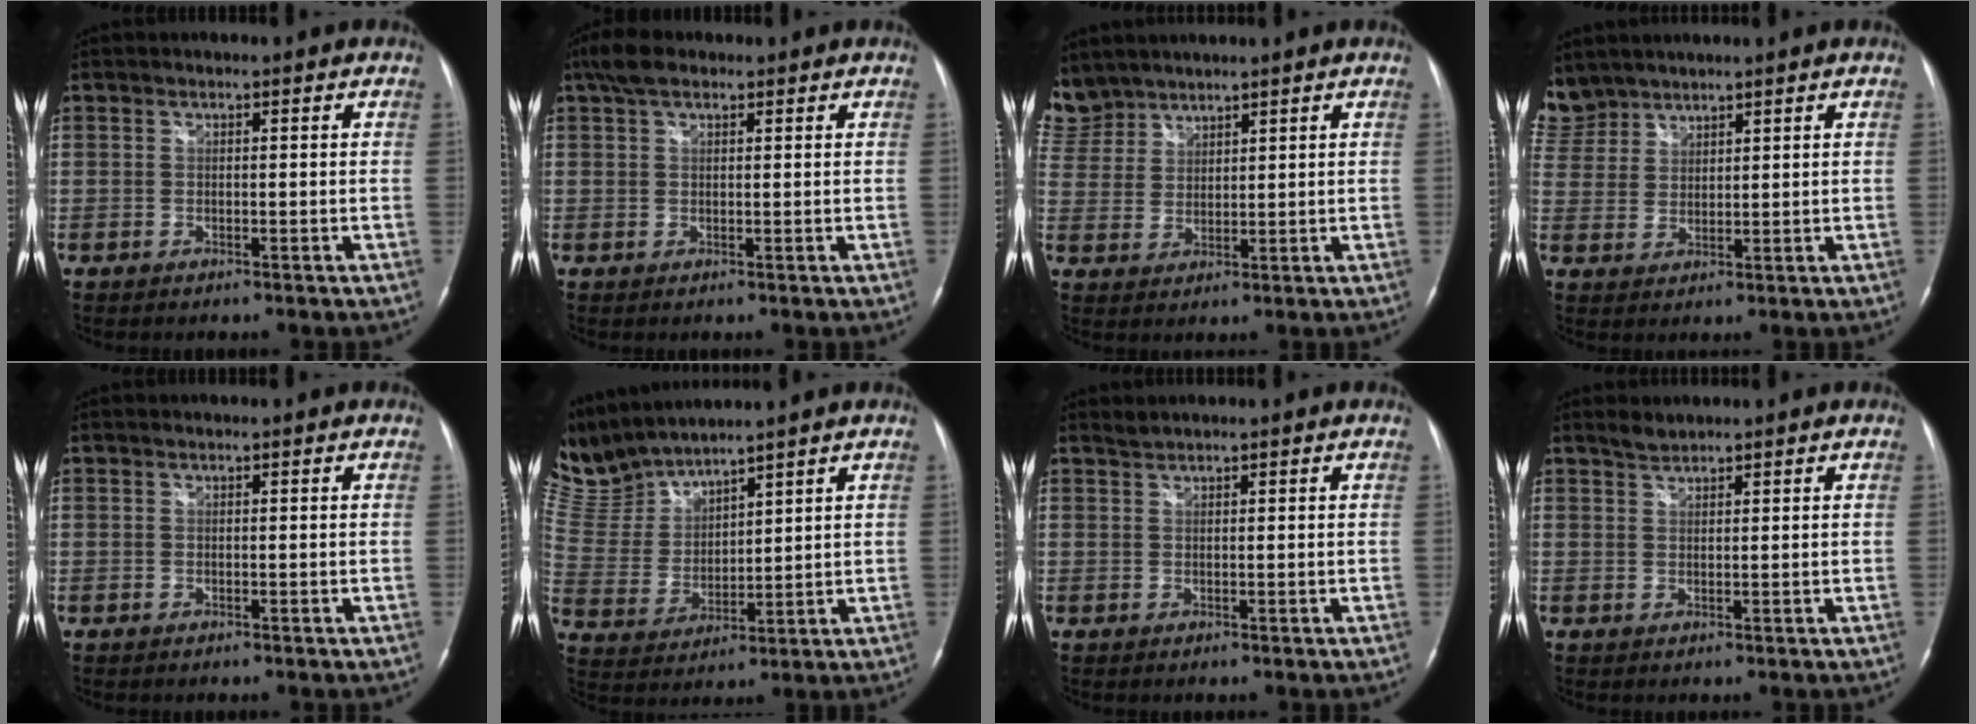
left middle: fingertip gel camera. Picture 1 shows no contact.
{"total": 4.0, "force": [2.8, 1.8, 2.3], "torque": [-0.054, 0.024, 0.054]}
{"total": 8.3, "force": [7.3, 4.0, 0.6], "torque": [-0.032, 0.012, 0.161]}
{"total": 7.6, "force": [6.6, 3.8, 0.4], "torque": [-0.023, 0.012, 0.144]}
{"total": 0.0}
{"total": 11.4, "force": [11.1, 1.2, 2.3], "torque": [-0.078, 0.011, 0.246]}
{"total": 0.9, "force": [0.9, -0.1, 0.0], "torque": [-0.002, 0.005, 0.021]}
{"total": 1.5, "force": [1.5, 0.2, 0.1], "torque": [-0.004, 0.004, 0.032]}